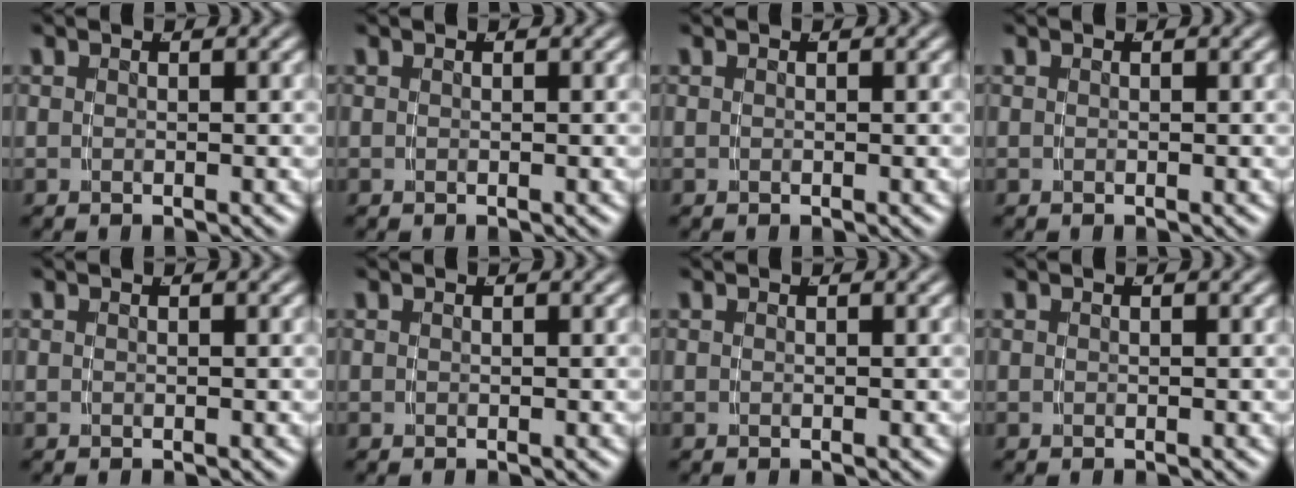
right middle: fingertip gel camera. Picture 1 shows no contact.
{"total": 0.0}
{"total": 0.0}
{"total": 0.0}
{"total": 0.0}
{"total": 0.0}
{"total": 0.0}
{"total": 0.0}